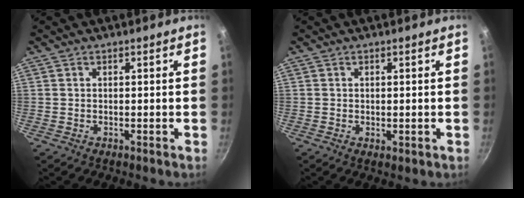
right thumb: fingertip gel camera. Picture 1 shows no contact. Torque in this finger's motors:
{"motor_torque": [-0.18, -0.01, -0.44, 0.05, -0.04]}